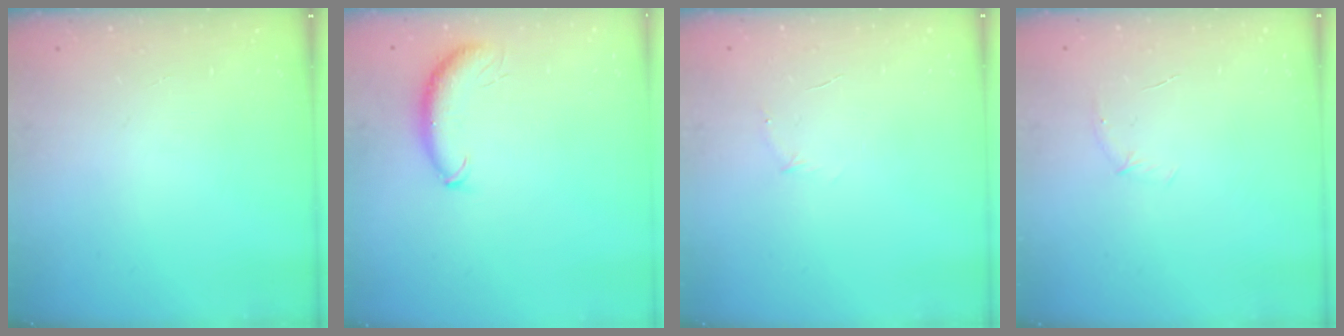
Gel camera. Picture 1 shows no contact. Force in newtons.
{"total": 8.7, "press": 8.6, "slide": 1.2}
{"total": 3.8, "press": 3.6, "slide": 1.1}
{"total": 3.8, "press": 3.6, "slide": 1.2}